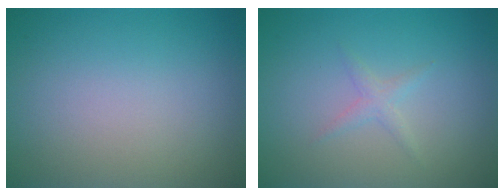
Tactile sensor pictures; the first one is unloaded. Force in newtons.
{"total": 1.1, "press": 1.1, "slide": 0.1}